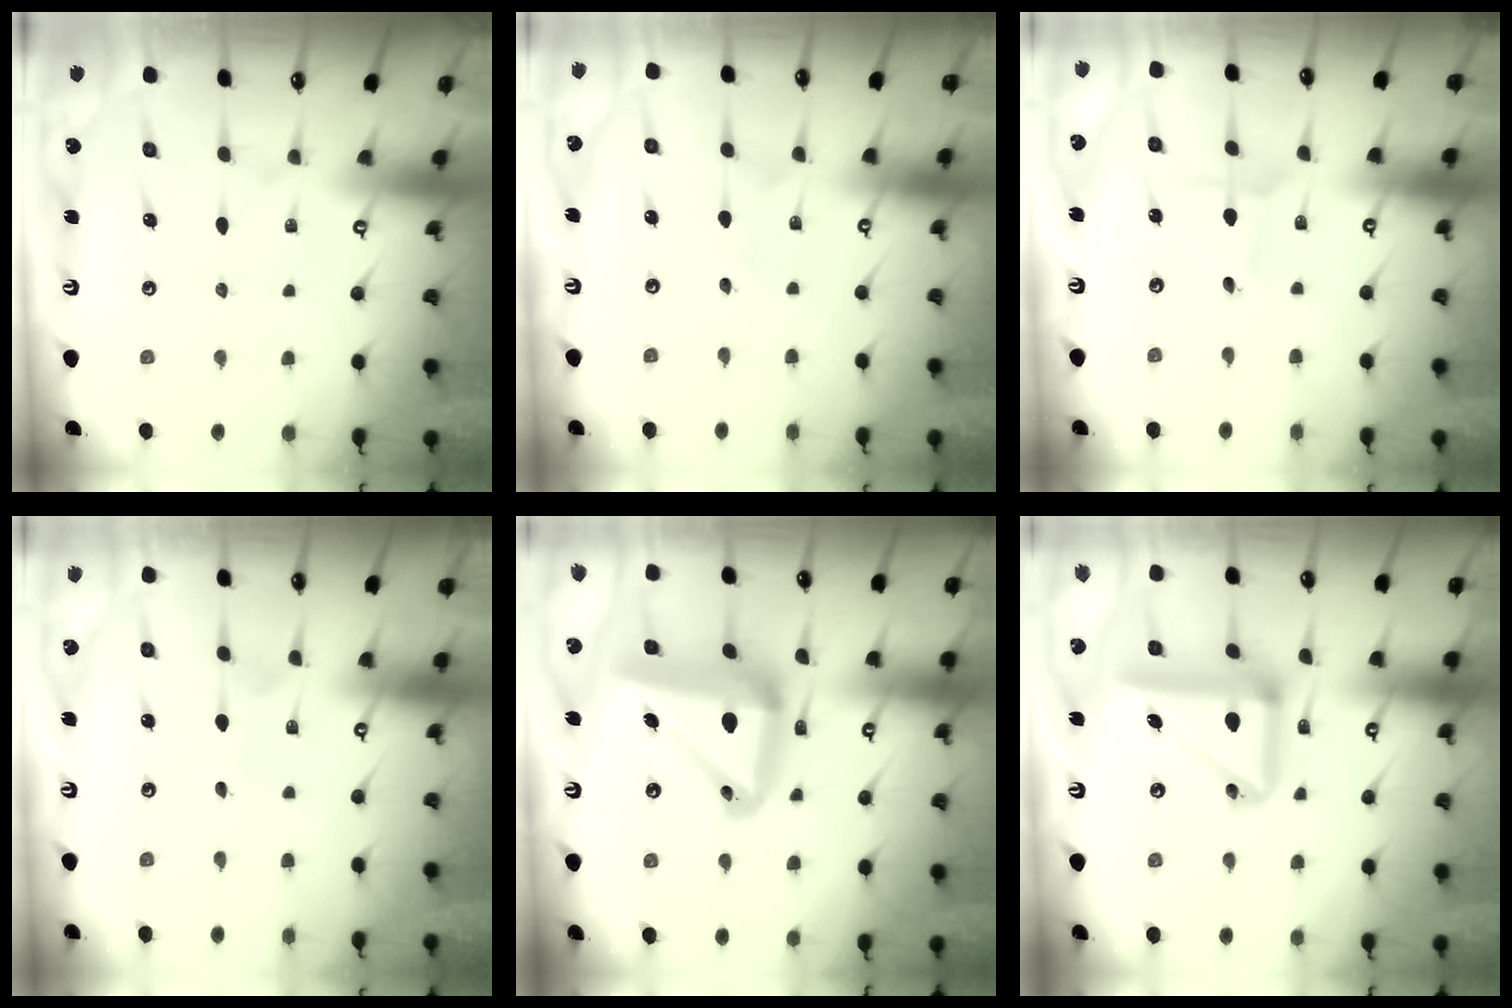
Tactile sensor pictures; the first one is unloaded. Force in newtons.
{"total": 1.7, "press": 1.6, "slide": 0.5}
{"total": 1.1, "press": 1.1, "slide": 0.0}
{"total": 1.1, "press": 1.1, "slide": 0.1}
{"total": 19.1, "press": 19.0, "slide": 2.2}
{"total": 15.3, "press": 15.2, "slide": 1.7}